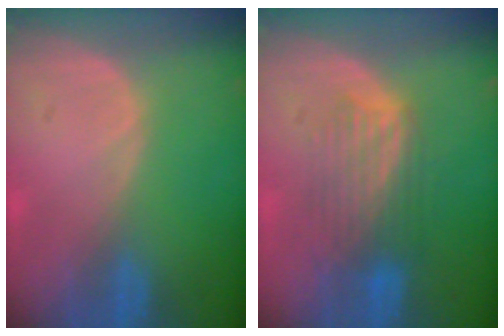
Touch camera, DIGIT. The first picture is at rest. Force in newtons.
{"total": 6.0, "press": 6.0, "slide": 0.7}